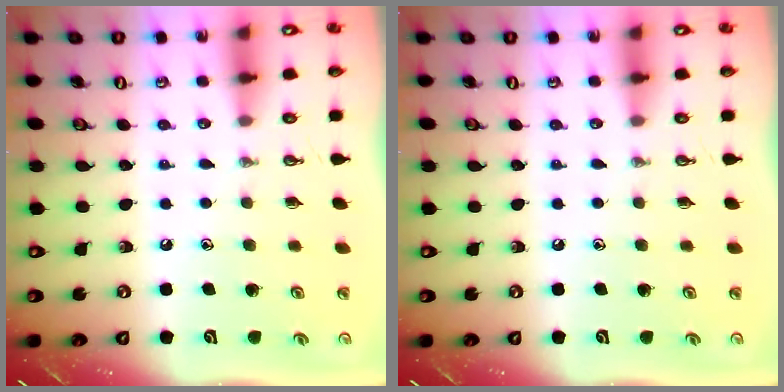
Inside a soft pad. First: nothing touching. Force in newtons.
{"total": 0.0}